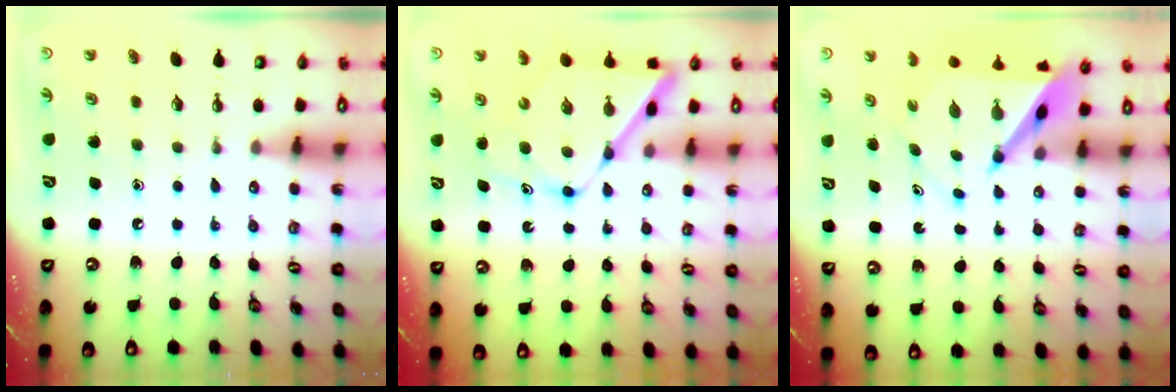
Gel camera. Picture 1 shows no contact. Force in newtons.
{"total": 12.6, "press": 12.6, "slide": 1.1}
{"total": 7.0, "press": 7.0, "slide": 0.7}